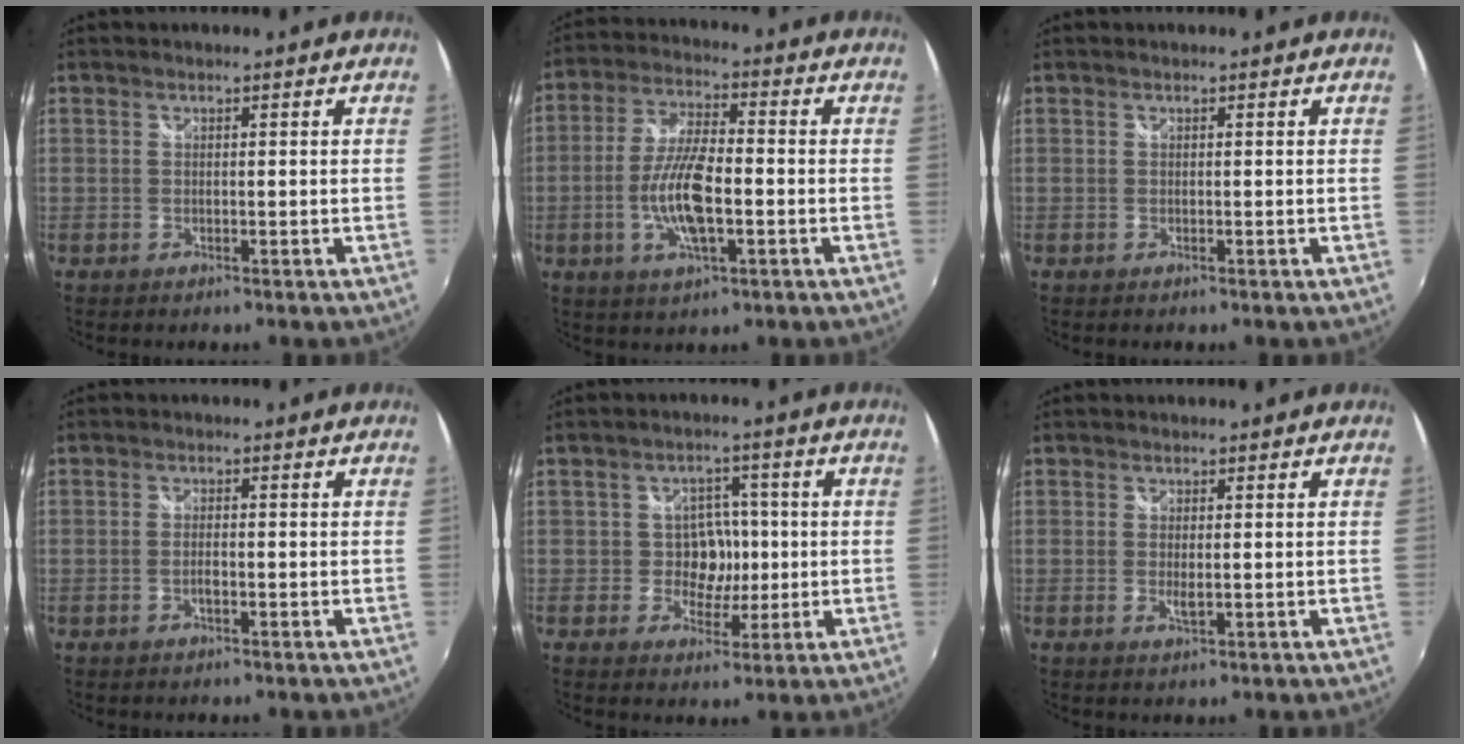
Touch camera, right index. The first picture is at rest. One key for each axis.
{"total": 10.9, "fx": -2.7, "fy": 3.5, "fz": 10.0, "tx": -0.203, "ty": -0.002, "tz": -0.052}
{"total": 0.0}
{"total": 1.6, "fx": -0.7, "fy": 0.6, "fz": 1.3, "tx": -0.027, "ty": -0.001, "tz": -0.011}
{"total": 5.5, "fx": -0.5, "fy": 5.1, "fz": 2.2, "tx": -0.035, "ty": 0.007, "tz": -0.004}
{"total": 1.8, "fx": -0.2, "fy": 0.6, "fz": 1.7, "tx": -0.031, "ty": -0.006, "tz": -0.001}